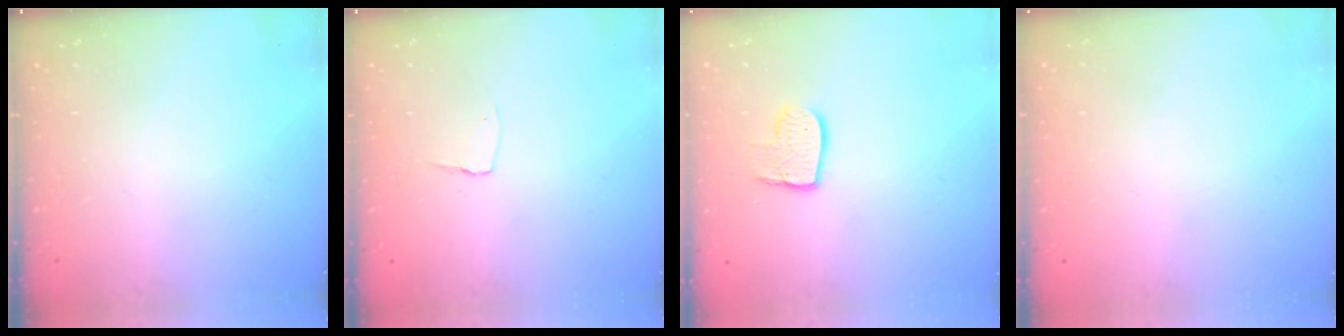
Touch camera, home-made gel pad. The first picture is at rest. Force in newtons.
{"total": 2.9, "press": 2.9, "slide": 0.3}
{"total": 8.7, "press": 8.6, "slide": 0.7}
{"total": 0.0}